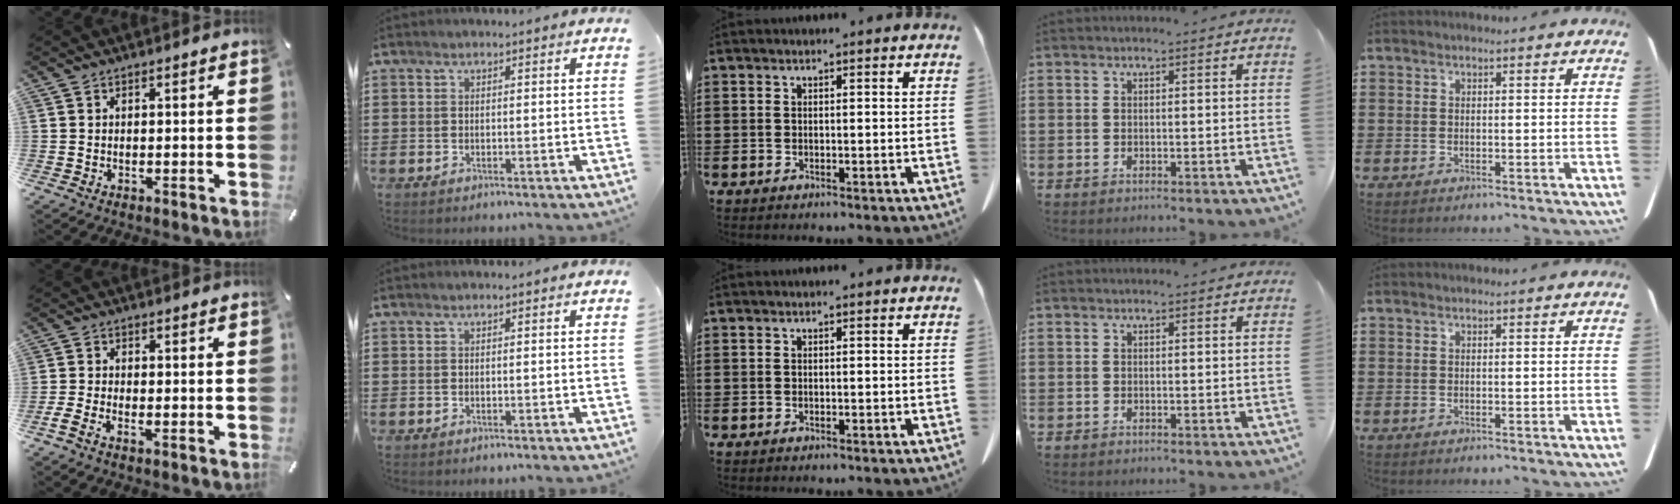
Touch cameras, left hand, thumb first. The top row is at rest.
{"thumb": {"total": 2.3, "force": [-1.0, 1.0, 1.8], "torque": [-0.037, 0.003, -0.021]}}